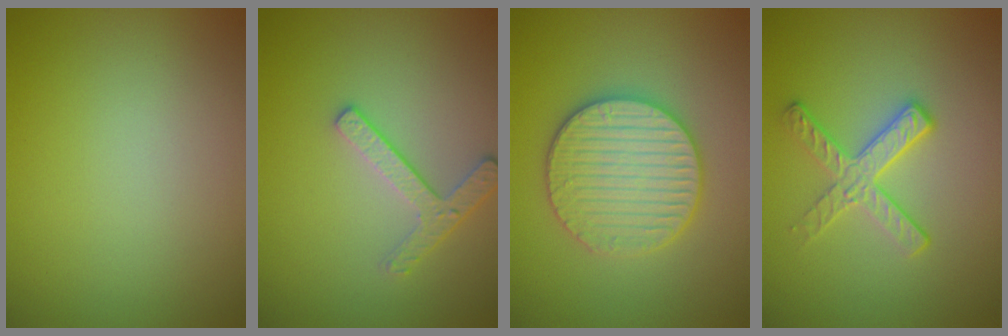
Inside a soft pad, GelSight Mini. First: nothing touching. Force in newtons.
{"total": 2.6, "press": 2.2, "slide": 1.3}
{"total": 5.7, "press": 5.6, "slide": 1.1}
{"total": 2.9, "press": 2.6, "slide": 1.4}